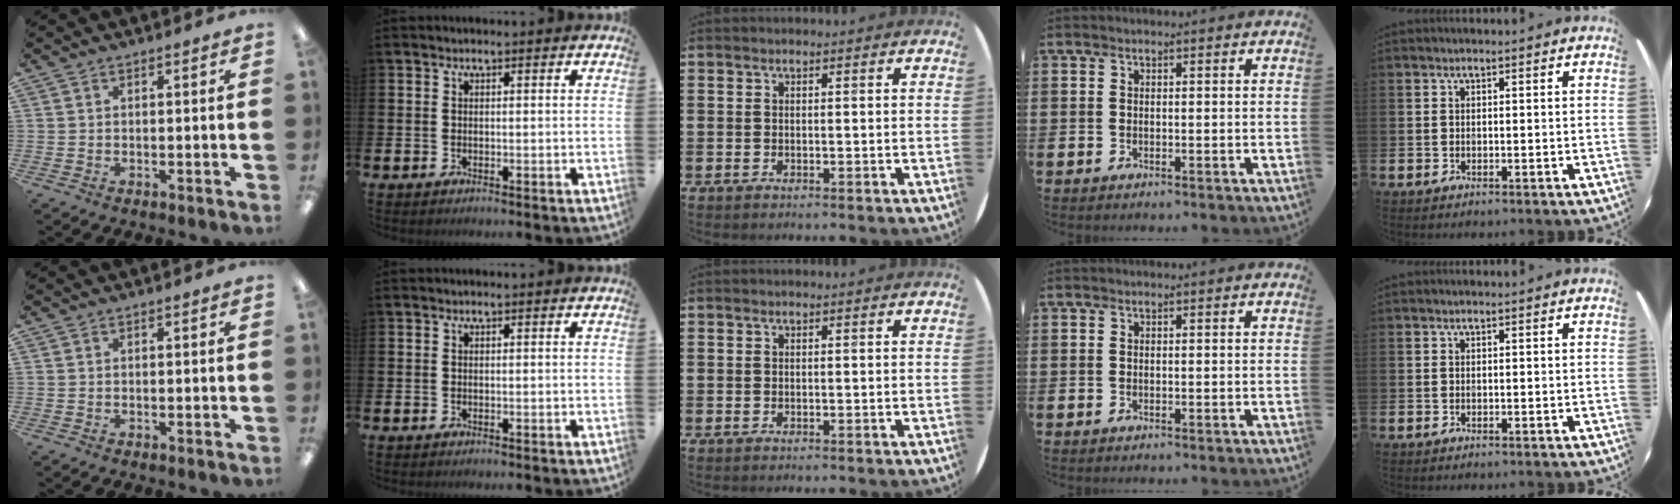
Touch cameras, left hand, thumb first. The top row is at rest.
{}